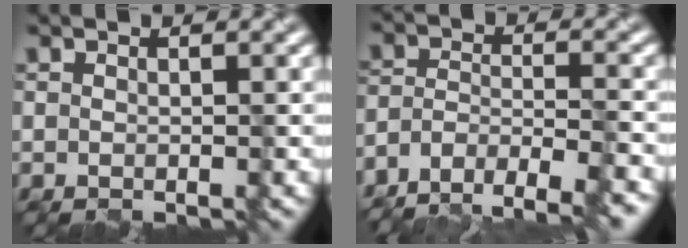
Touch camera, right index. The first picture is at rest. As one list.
[{"total": 8.3, "force": [-7.2, 2.5, 3.3], "torque": [-0.050, -0.007, -0.111]}]